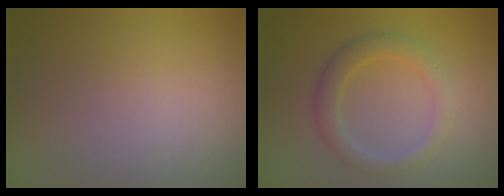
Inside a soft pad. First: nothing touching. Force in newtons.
{"total": 2.9, "press": 2.9, "slide": 0.3}